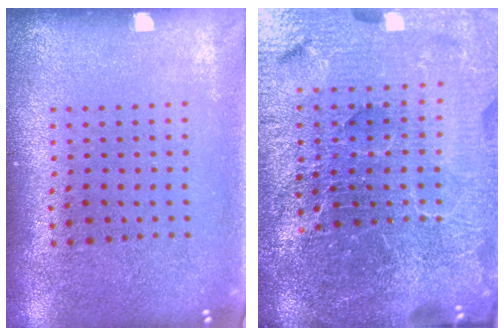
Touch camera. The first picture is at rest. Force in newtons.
{"total": 6.7, "press": 5.8, "slide": 3.3}